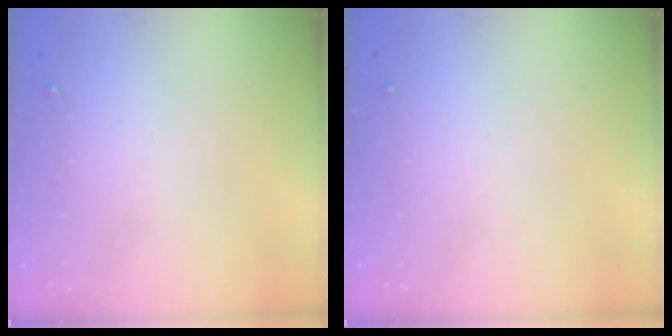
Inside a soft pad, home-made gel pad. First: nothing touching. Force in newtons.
{"total": 0.0}